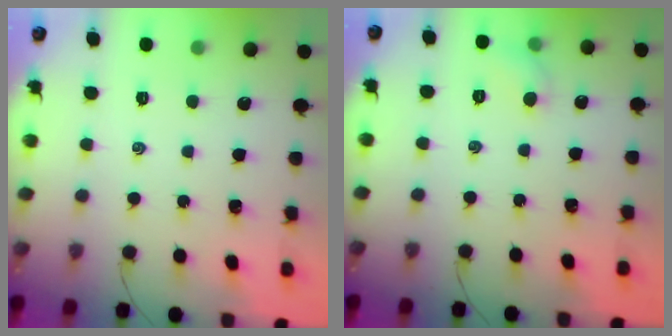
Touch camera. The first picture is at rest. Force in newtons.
{"total": 4.8, "press": 4.6, "slide": 1.2}